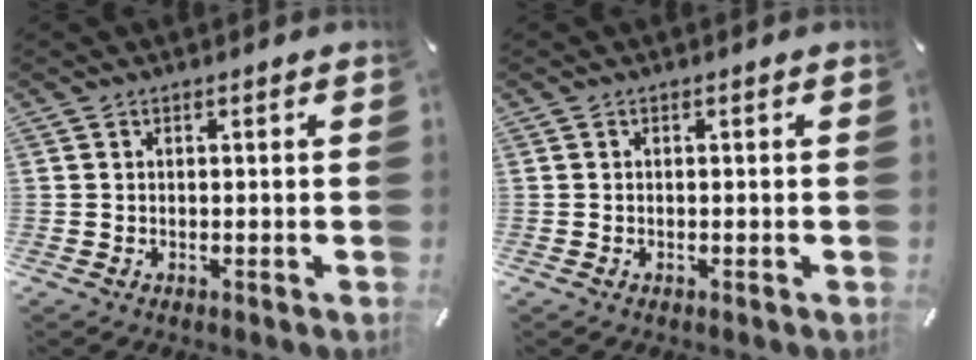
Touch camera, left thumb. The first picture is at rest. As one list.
[{"total": 0.0}]